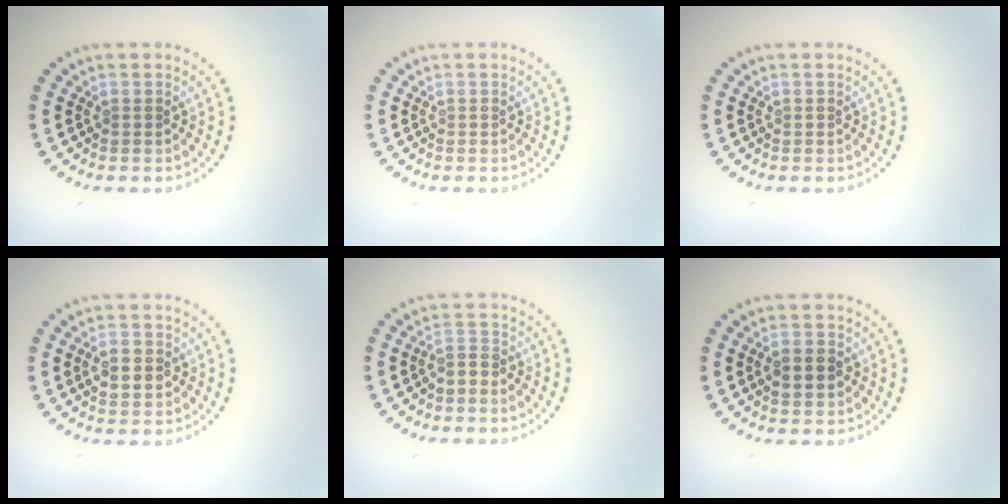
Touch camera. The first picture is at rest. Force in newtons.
{"total": 0.0}
{"total": 0.0}
{"total": 3.0, "press": 3.0, "slide": 0.0}
{"total": 1.6, "press": 1.3, "slide": 1.0}
{"total": 3.1, "press": 3.1, "slide": 0.2}